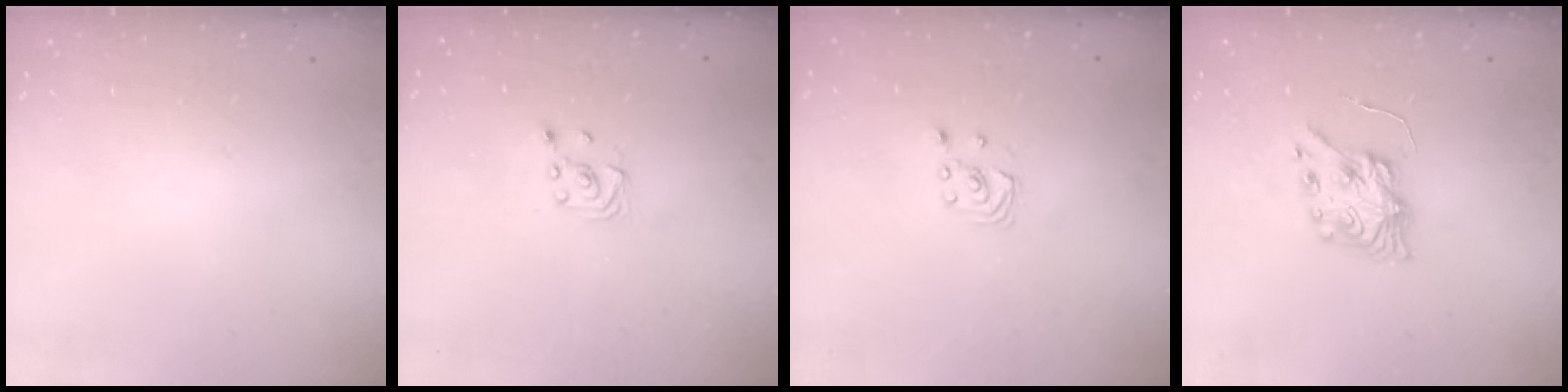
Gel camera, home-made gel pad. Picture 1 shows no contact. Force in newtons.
{"total": 2.6, "press": 2.4, "slide": 1.0}
{"total": 1.8, "press": 1.8, "slide": 0.2}
{"total": 8.1, "press": 8.1, "slide": 0.2}